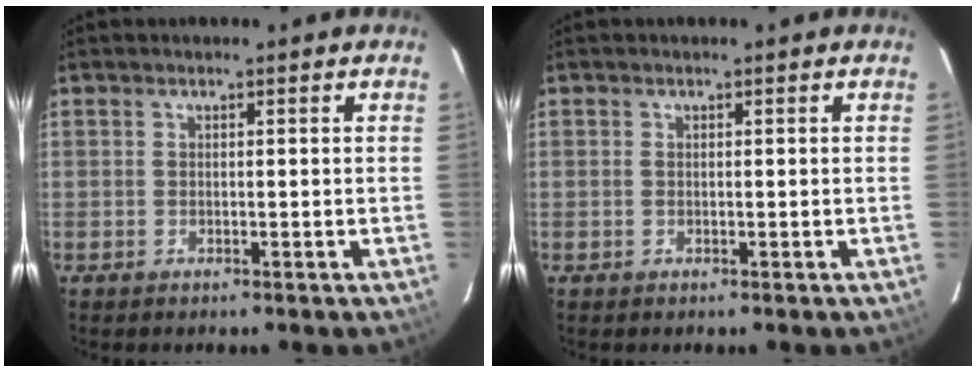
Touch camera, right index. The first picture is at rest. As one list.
[{"total": 0.0}]